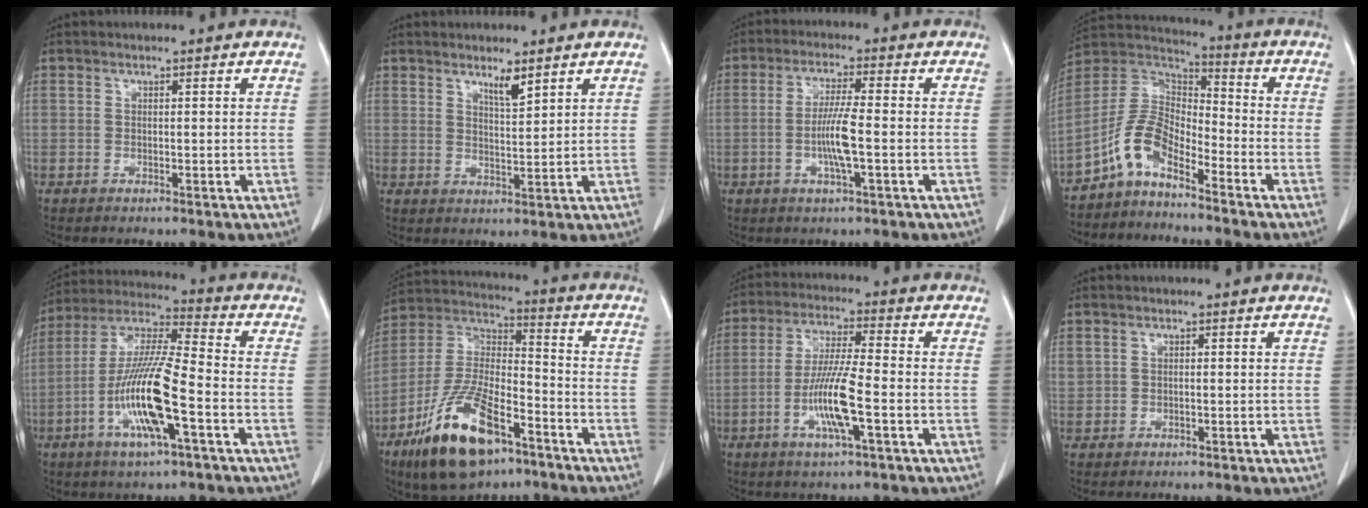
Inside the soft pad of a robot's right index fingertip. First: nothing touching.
{"total": 3.1, "force": [2.4, 0.3, 2.0], "torque": [-0.037, -0.008, 0.044]}
{"total": 6.2, "force": [-1.3, 0.1, 6.1], "torque": [-0.121, -0.004, -0.026]}
{"total": 8.2, "force": [-5.4, 3.3, 5.2], "torque": [-0.117, 0.025, -0.114]}
{"total": 14.9, "force": [-4.6, 1.5, 14.0], "torque": [-0.283, -0.006, -0.090]}
{"total": 17.4, "force": [-10.1, 6.1, 12.8], "torque": [-0.266, -0.012, -0.183]}
{"total": 9.6, "force": [-2.9, 0.5, 9.1], "torque": [-0.179, -0.009, -0.060]}
{"total": 1.2, "force": [0.4, 1.1, 0.4], "torque": [-0.012, 0.010, 0.013]}